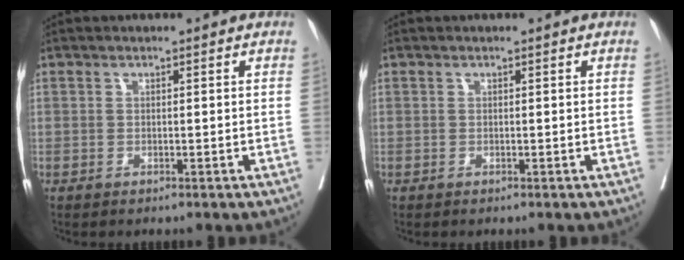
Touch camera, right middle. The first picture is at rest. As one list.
[{"total": 0.0}]